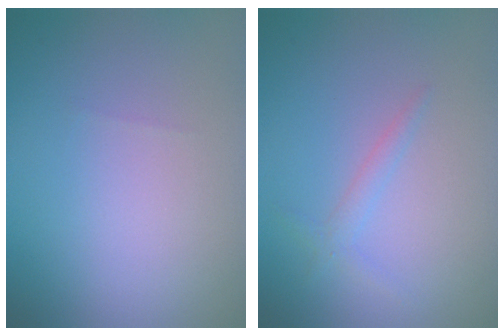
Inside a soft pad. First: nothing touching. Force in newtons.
{"total": 1.1, "press": 1.1, "slide": 0.1}